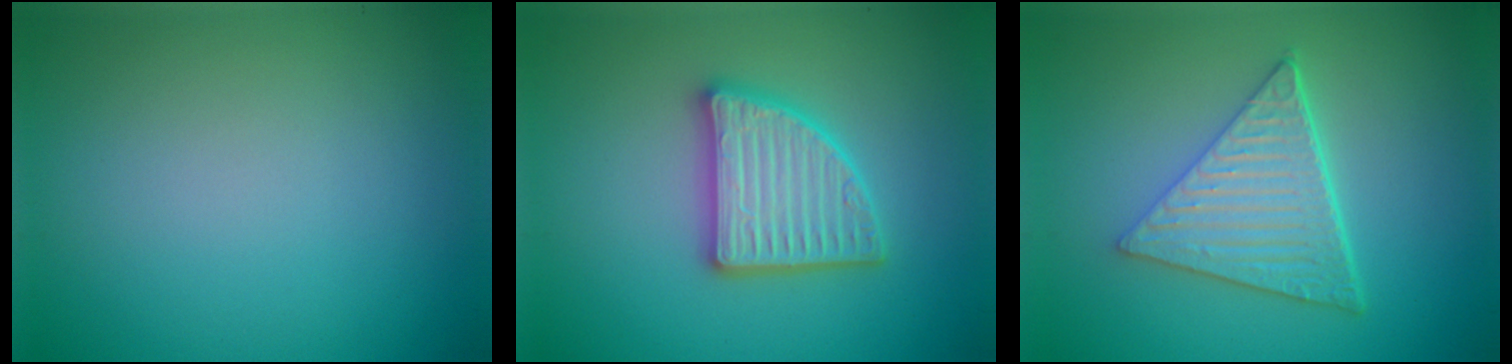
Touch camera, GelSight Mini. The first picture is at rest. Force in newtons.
{"total": 4.8, "press": 4.7, "slide": 0.8}
{"total": 6.3, "press": 4.4, "slide": 4.4}